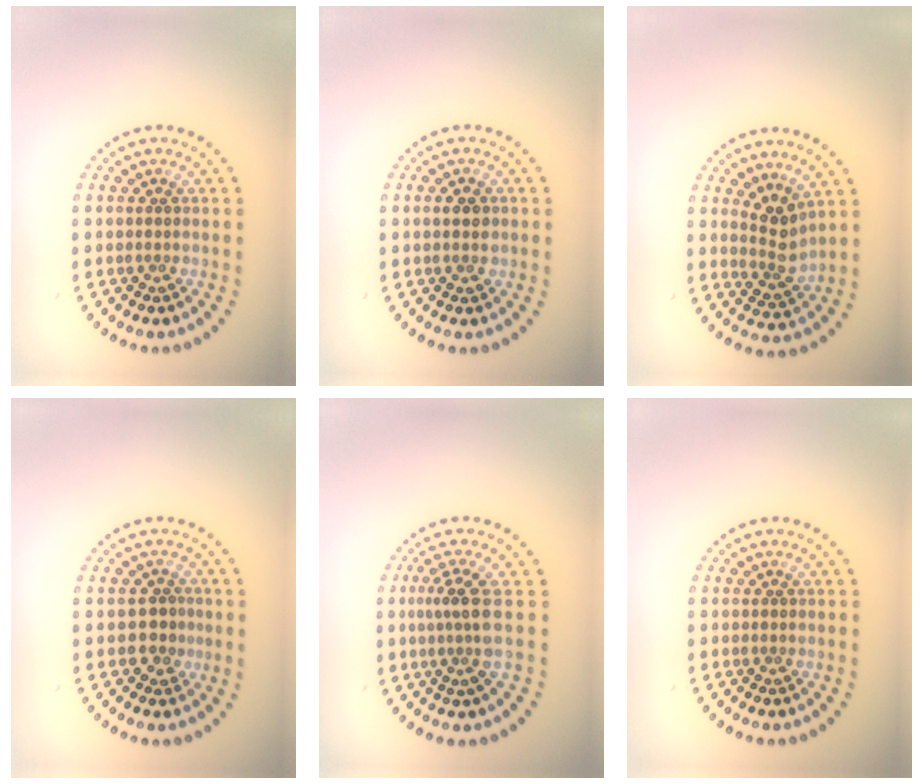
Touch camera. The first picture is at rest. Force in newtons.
{"total": 1.9, "press": 1.9, "slide": 0.2}
{"total": 2.7, "press": 2.0, "slide": 1.8}
{"total": 1.8, "press": 1.7, "slide": 0.8}
{"total": 3.0, "press": 2.1, "slide": 2.1}
{"total": 0.0}